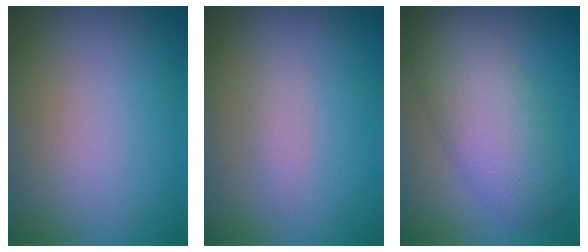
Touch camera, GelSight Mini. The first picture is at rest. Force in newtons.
{"total": 1.1, "press": 1.1, "slide": 0.1}
{"total": 6.6, "press": 6.6, "slide": 0.2}